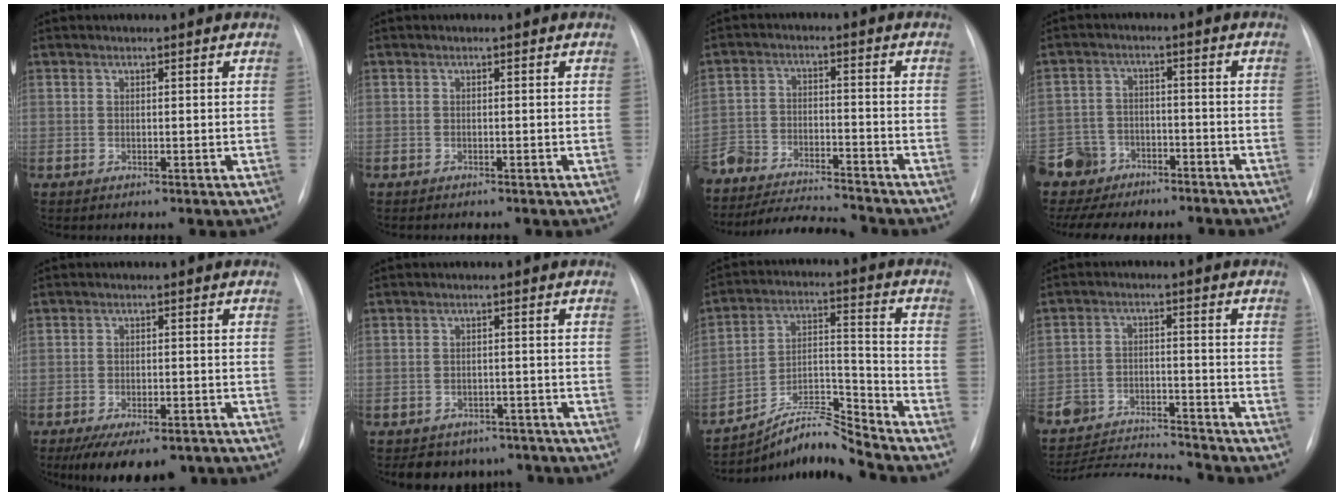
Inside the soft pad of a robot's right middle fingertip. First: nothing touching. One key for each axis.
{"total": 0.9, "fx": -0.8, "fy": 0.1, "fz": 0.2, "tx": -0.006, "ty": -0.003, "tz": -0.013}
{"total": 19.4, "fx": -18.0, "fy": 2.3, "fz": 6.7, "tx": -0.157, "ty": -0.022, "tz": -0.287}
{"total": 9.7, "fx": -8.1, "fy": 5.2, "fz": 1.1, "tx": -0.032, "ty": 0.015, "tz": -0.130}
{"total": 11.7, "fx": -8.7, "fy": 4.6, "fz": 6.3, "tx": -0.094, "ty": -0.009, "tz": -0.120}
{"total": 7.4, "fx": -6.1, "fy": 4.2, "fz": 0.6, "tx": 0.005, "ty": 0.016, "tz": -0.071}
{"total": 9.8, "fx": -9.6, "fy": -1.4, "fz": 1.6, "tx": -0.033, "ty": 0.035, "tz": -0.171}
{"total": 13.9, "fx": -13.7, "fy": -0.4, "fz": 2.0, "tx": -0.032, "ty": 0.002, "tz": -0.222}